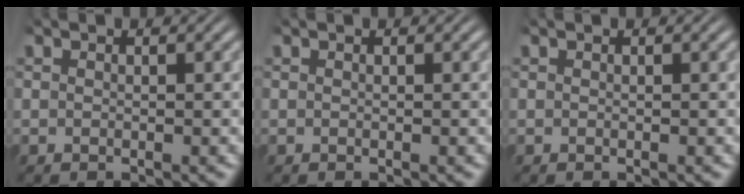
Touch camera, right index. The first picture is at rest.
{"total": 0.0}
{"total": 0.0}